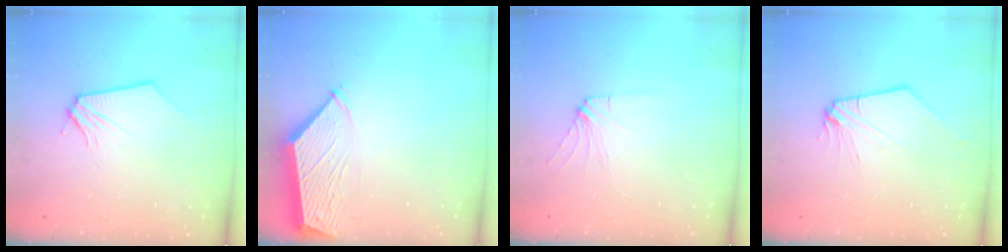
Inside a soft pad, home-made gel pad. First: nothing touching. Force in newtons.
{"total": 3.8, "press": 3.8, "slide": 0.6}
{"total": 4.3, "press": 4.2, "slide": 0.8}
{"total": 0.0}